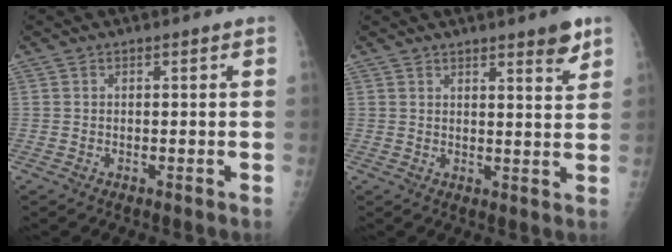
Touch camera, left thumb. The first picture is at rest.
{"total": 5.3, "force": [3.5, 0.9, 3.9], "torque": [-0.044, -0.022, 0.044]}